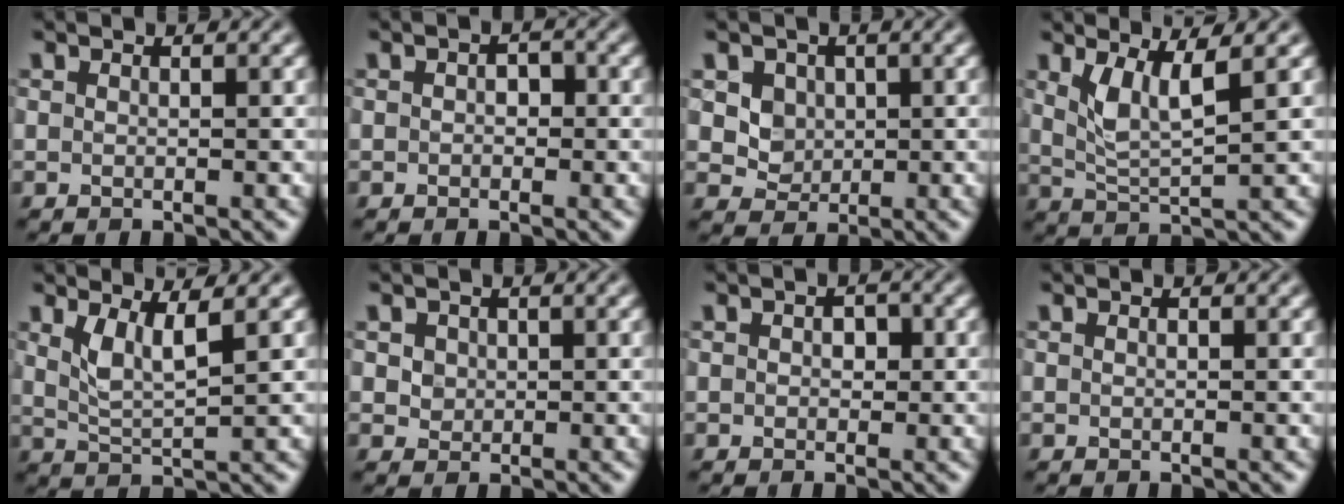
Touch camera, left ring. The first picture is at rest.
{"total": 1.3, "force": [0.0, 1.0, 0.8], "torque": [-0.011, 0.000, -0.004]}
{"total": 3.4, "force": [1.1, 2.9, 1.5], "torque": [-0.037, -0.005, 0.036]}
{"total": 3.6, "force": [1.6, 0.8, 3.1], "torque": [-0.071, -0.007, 0.038]}
{"total": 3.3, "force": [1.6, 0.8, 2.7], "torque": [-0.057, -0.007, 0.036]}
{"total": 2.0, "force": [0.7, 1.6, 0.8], "torque": [-0.019, 0.004, 0.024]}
{"total": 1.5, "force": [0.2, 1.1, 1.0], "torque": [-0.014, 0.001, 0.000]}
{"total": 0.0}